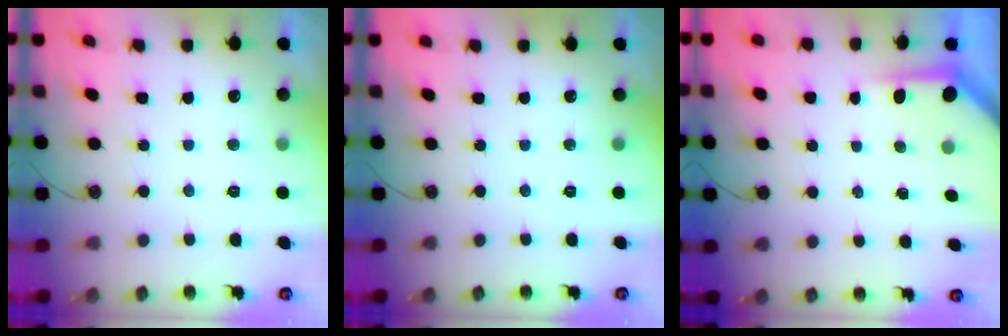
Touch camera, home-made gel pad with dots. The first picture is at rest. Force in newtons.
{"total": 0.0}
{"total": 3.6, "press": 3.6, "slide": 0.4}